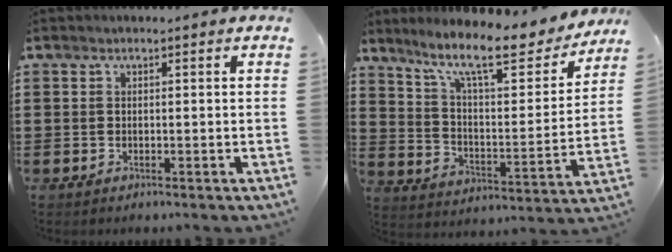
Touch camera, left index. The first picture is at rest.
{"total": 12.4, "force": [10.1, 2.0, 7.0], "torque": [-0.147, -0.060, 0.167]}